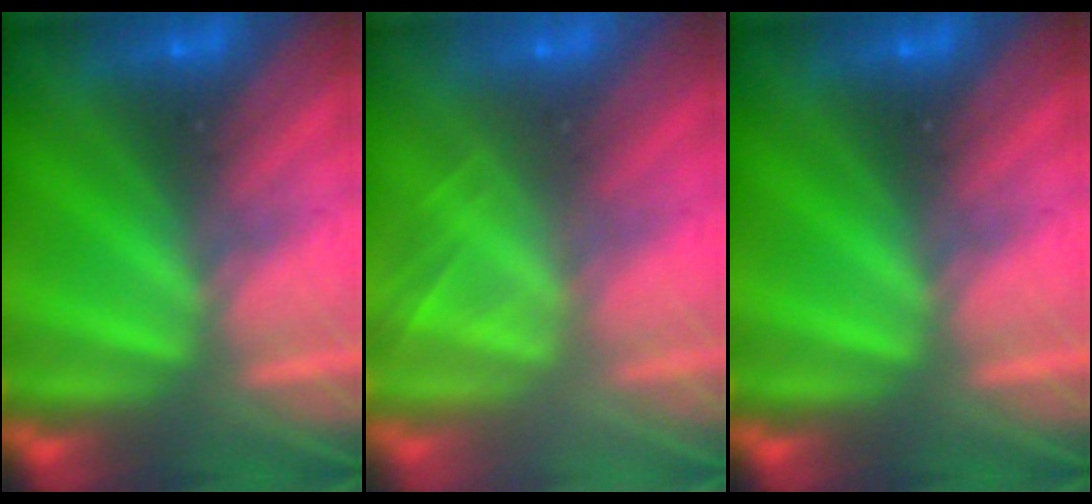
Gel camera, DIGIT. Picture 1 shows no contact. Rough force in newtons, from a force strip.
{"total": 2.0}
{"total": 0.0}